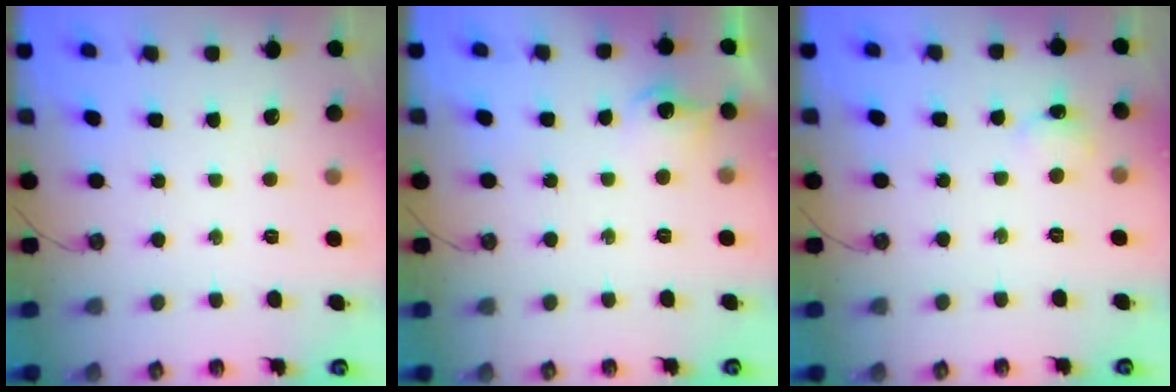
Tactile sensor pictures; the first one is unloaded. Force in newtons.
{"total": 7.4, "press": 7.4, "slide": 0.7}
{"total": 2.5, "press": 2.4, "slide": 0.5}